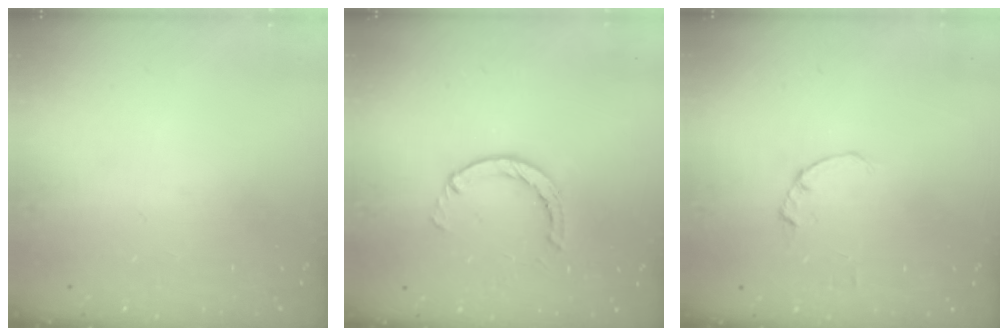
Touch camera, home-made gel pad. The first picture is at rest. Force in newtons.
{"total": 2.4, "press": 2.4, "slide": 0.4}
{"total": 0.0}